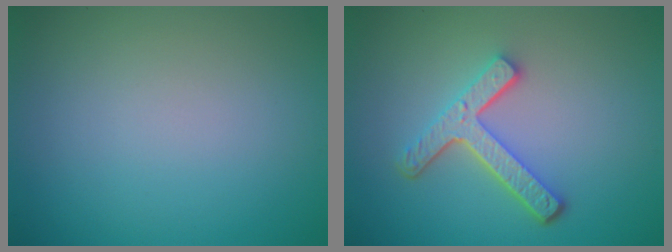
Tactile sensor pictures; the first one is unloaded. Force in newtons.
{"total": 4.4, "press": 3.3, "slide": 2.8}